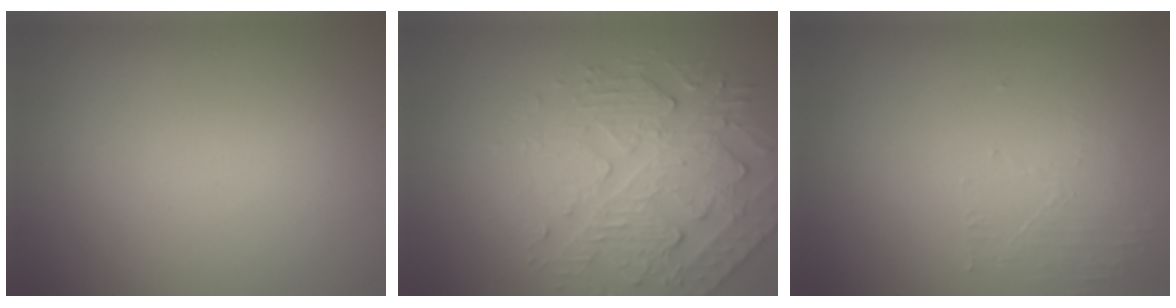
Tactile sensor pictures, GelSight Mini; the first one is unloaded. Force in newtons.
{"total": 4.9, "press": 3.7, "slide": 3.1}
{"total": 1.4, "press": 0.4, "slide": 1.4}